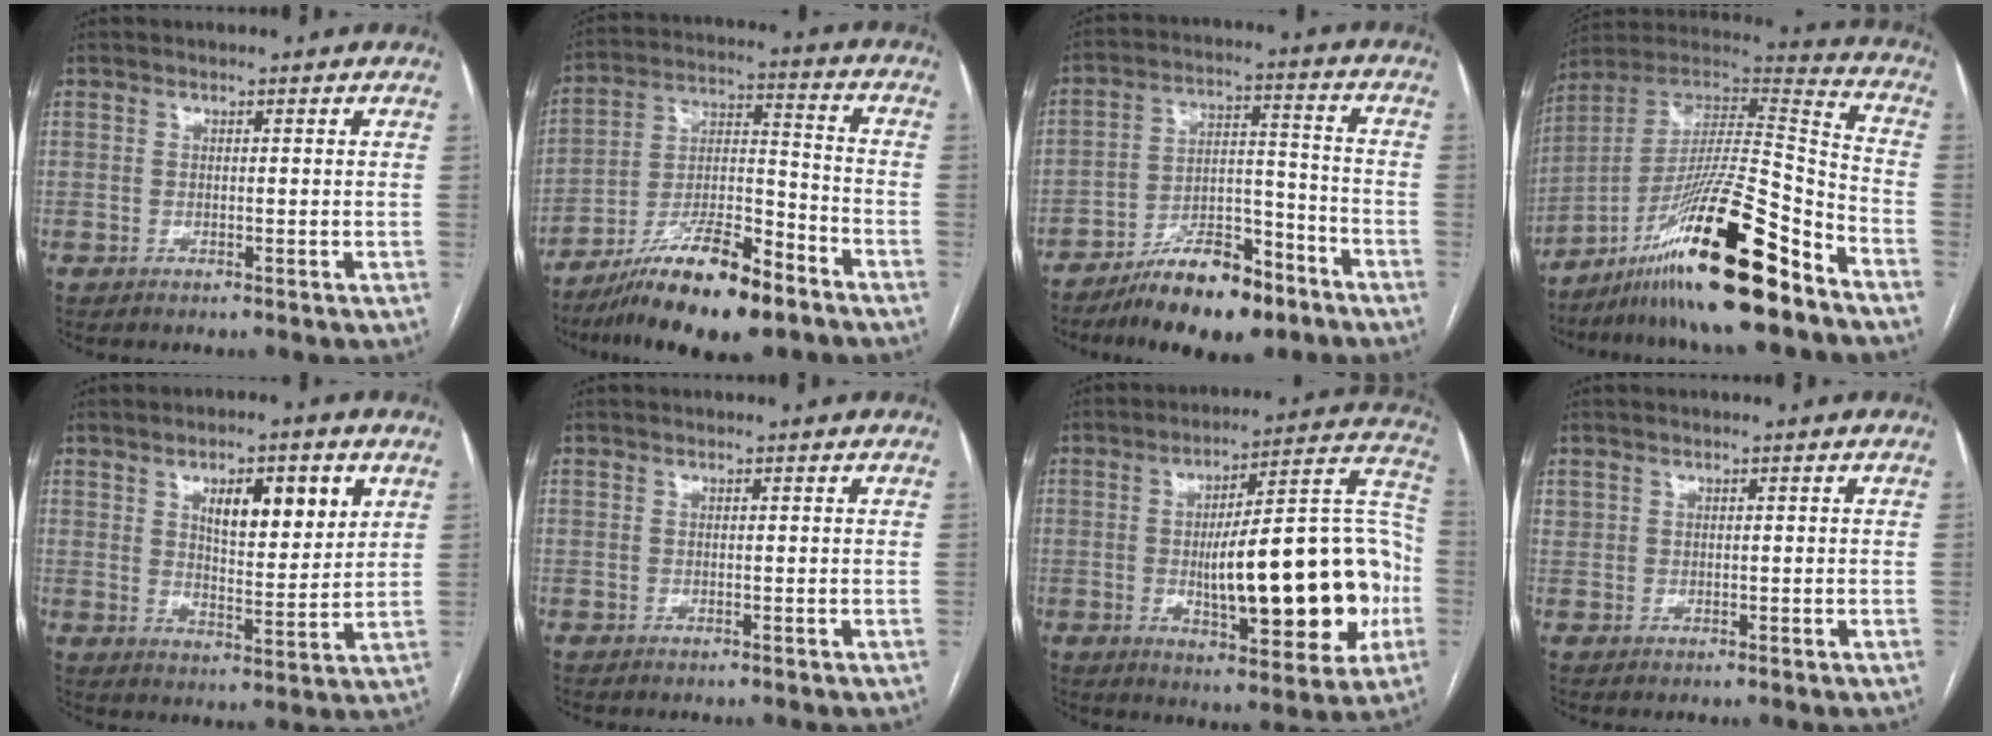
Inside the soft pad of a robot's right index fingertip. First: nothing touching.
{"total": 16.5, "force": [-11.4, 3.5, 11.4], "torque": [-0.213, -0.001, -0.197]}
{"total": 13.6, "force": [-9.8, 4.3, 8.4], "torque": [-0.132, 0.021, -0.163]}
{"total": 21.8, "force": [-14.3, 1.0, 16.4], "torque": [-0.284, -0.003, -0.248]}
{"total": 9.7, "force": [4.3, 3.1, 8.1], "torque": [-0.125, 0.002, 0.072]}
{"total": 0.0}
{"total": 23.9, "force": [-3.4, 6.1, 22.8], "torque": [-0.278, 0.035, -0.035]}
{"total": 0.9, "force": [0.5, 0.8, 0.2], "torque": [-0.005, 0.009, 0.012]}